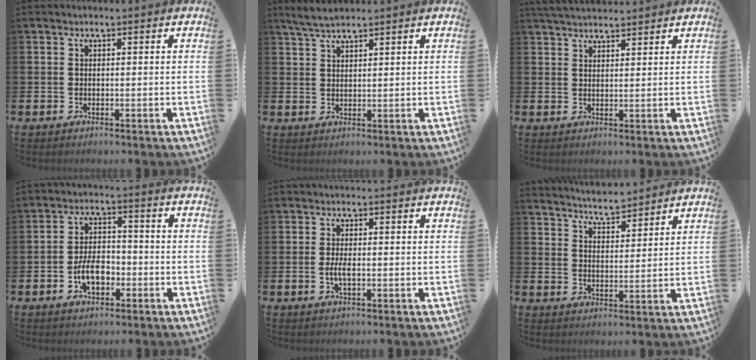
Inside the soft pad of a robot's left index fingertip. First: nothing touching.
{"total": 3.4, "force": [3.1, 0.5, 1.4], "torque": [-0.033, -0.005, 0.057]}
{"total": 3.5, "force": [3.5, 0.5, 0.6], "torque": [-0.017, -0.013, 0.064]}
{"total": 5.4, "force": [-1.9, 3.1, 3.9], "torque": [-0.070, 0.007, -0.038]}
{"total": 2.4, "force": [-0.3, 0.8, 2.2], "torque": [-0.037, -0.002, -0.007]}
{"total": 5.0, "force": [4.9, 0.7, 0.3], "torque": [-0.012, -0.032, 0.086]}